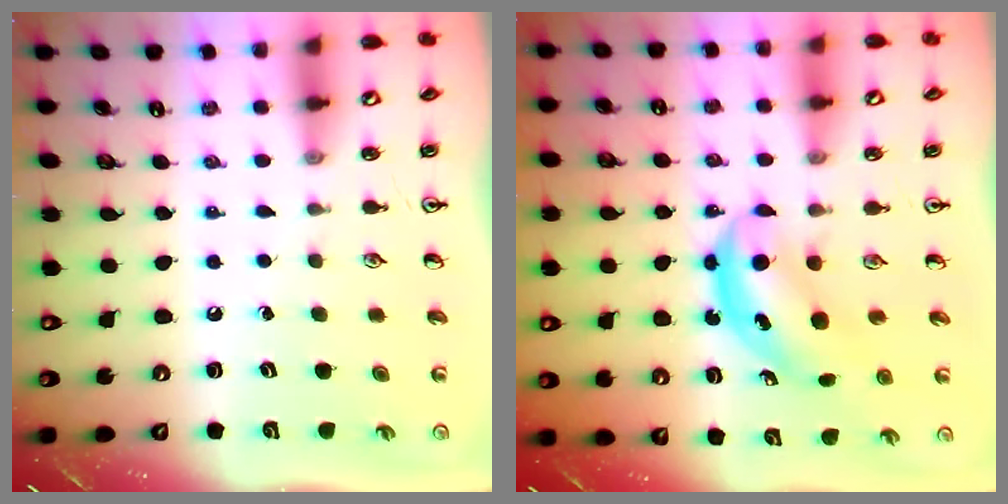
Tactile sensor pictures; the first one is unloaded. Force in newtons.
{"total": 5.5, "press": 5.4, "slide": 0.9}